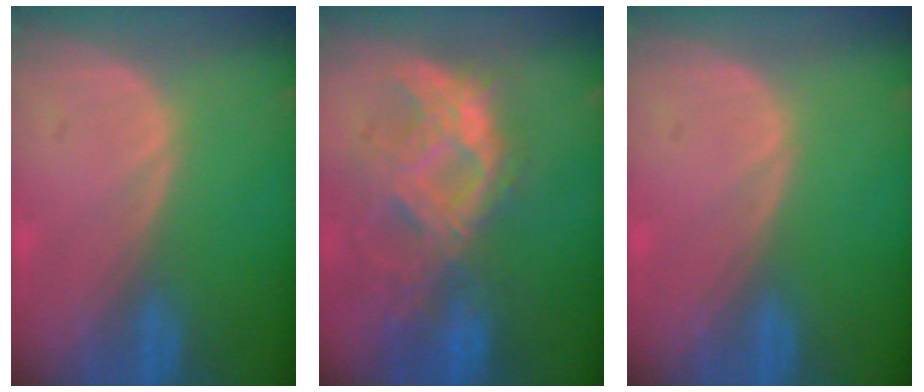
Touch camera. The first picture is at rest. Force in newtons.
{"total": 9.9, "press": 8.8, "slide": 4.5}
{"total": 0.0}